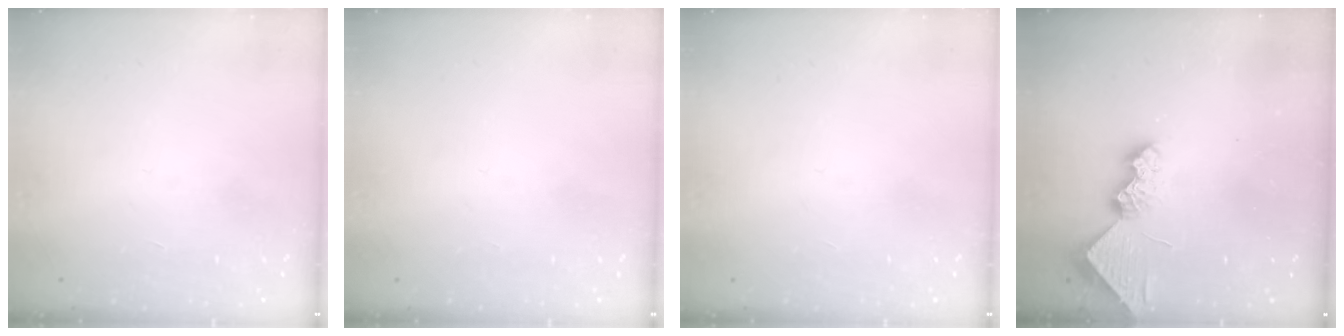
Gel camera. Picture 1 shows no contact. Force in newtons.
{"total": 0.0}
{"total": 0.0}
{"total": 7.8, "press": 7.8, "slide": 0.9}